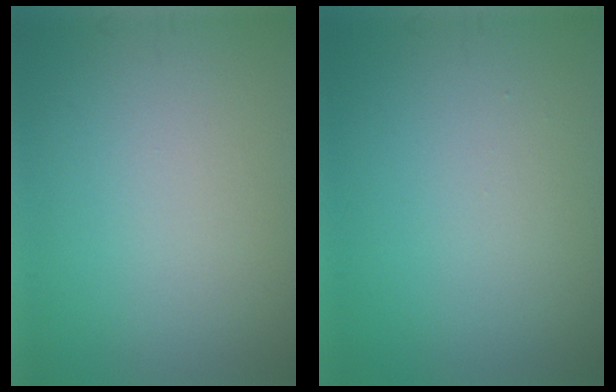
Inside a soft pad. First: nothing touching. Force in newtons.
{"total": 0.0}